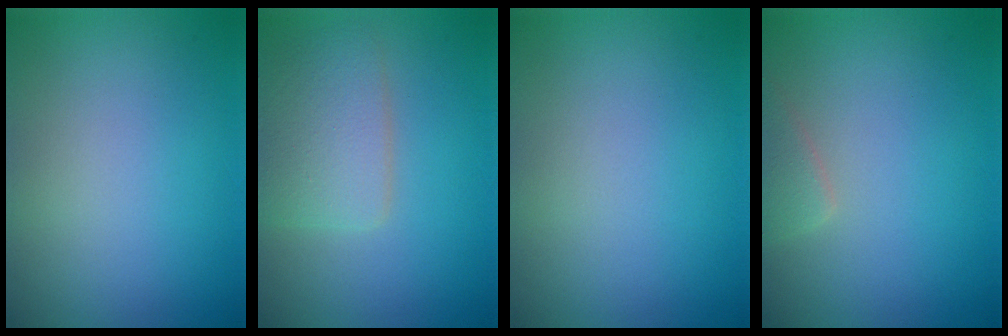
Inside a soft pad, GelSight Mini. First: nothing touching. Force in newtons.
{"total": 4.0, "press": 4.0, "slide": 0.1}
{"total": 0.0}
{"total": 1.7, "press": 1.7, "slide": 0.1}